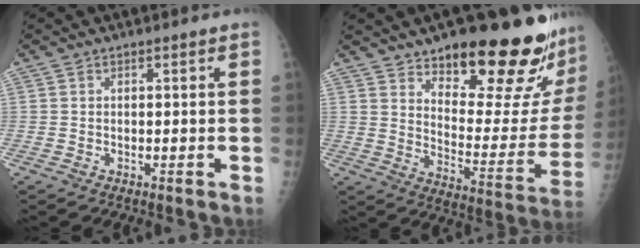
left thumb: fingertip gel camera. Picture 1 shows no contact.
{"total": 25.7, "force": [19.2, 7.4, 15.4], "torque": [-0.173, -0.119, 0.262]}